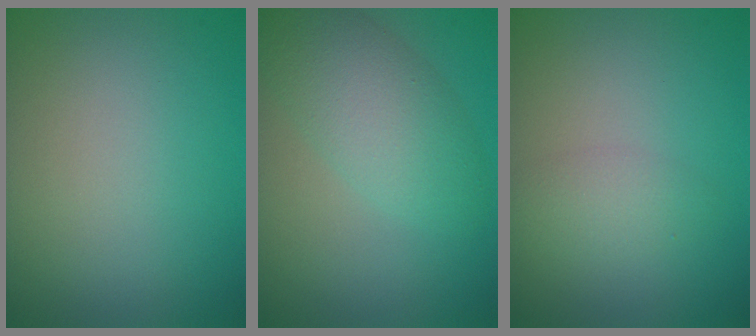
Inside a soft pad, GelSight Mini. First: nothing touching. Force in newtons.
{"total": 4.8, "press": 4.8, "slide": 0.2}
{"total": 1.8, "press": 1.8, "slide": 0.0}